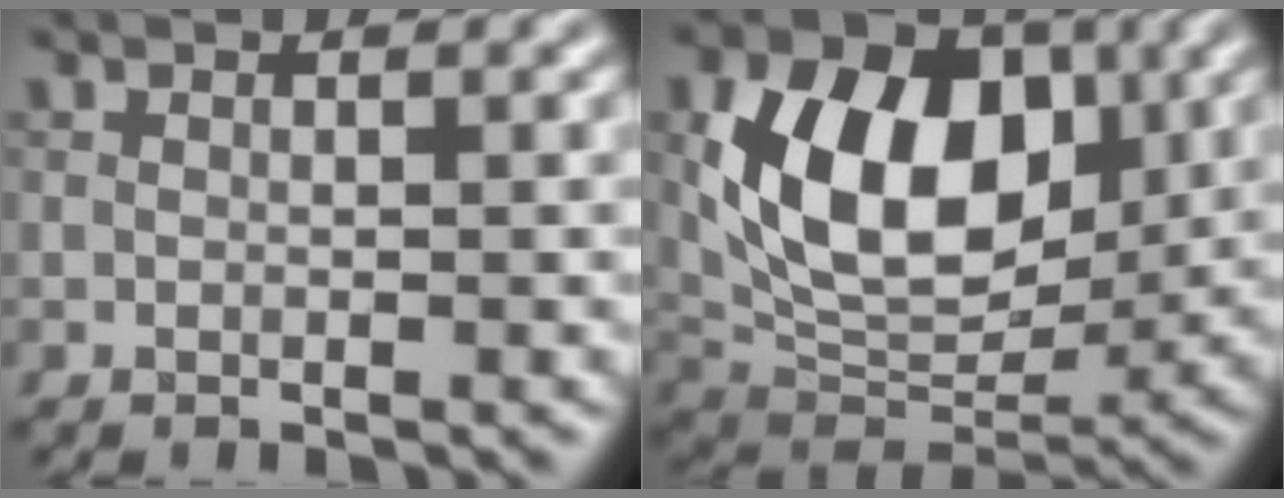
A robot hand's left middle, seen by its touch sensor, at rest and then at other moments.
{"total": 11.1, "force": [2.3, 7.4, 7.9], "torque": [-0.142, -0.004, 0.039]}